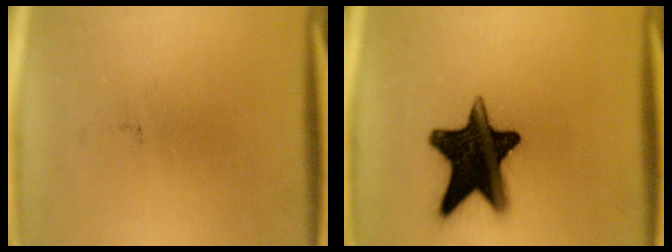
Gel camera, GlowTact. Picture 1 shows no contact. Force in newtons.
{"total": 18.2}